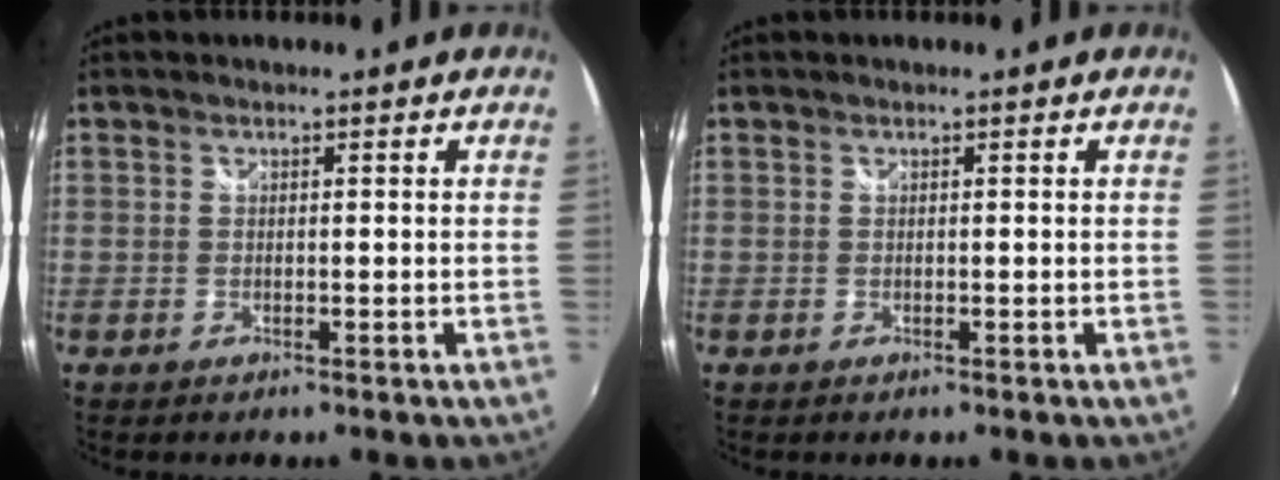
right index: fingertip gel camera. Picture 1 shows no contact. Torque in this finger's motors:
{"motor_torque": [-0.02, 0.02, -0.03, 0.00]}